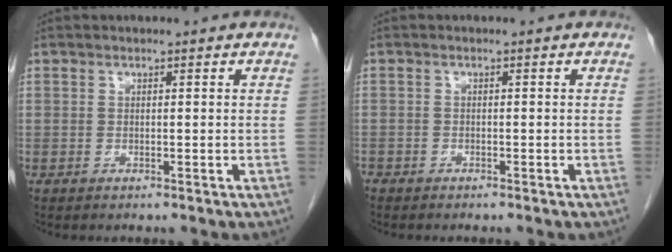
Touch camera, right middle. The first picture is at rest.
{"total": 1.0, "force": [-0.9, 0.5, 0.2], "torque": [-0.010, 0.000, -0.017]}